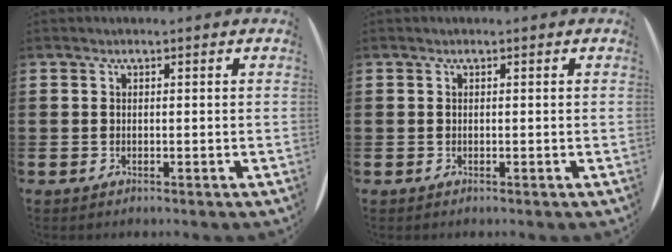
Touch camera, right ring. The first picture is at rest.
{"total": 0.0}